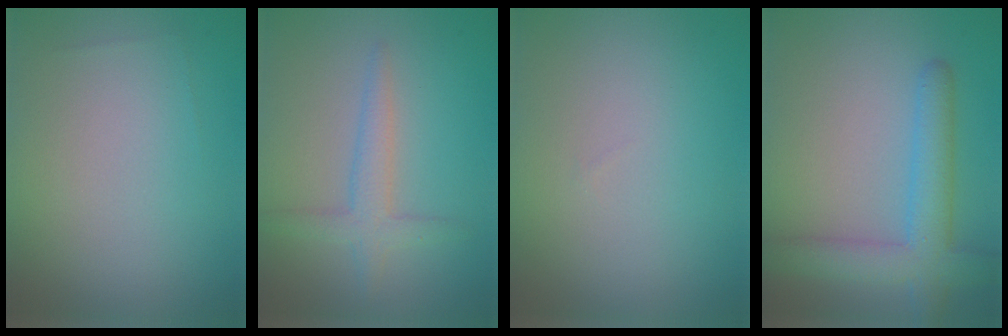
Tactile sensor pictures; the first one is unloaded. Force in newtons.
{"total": 2.4, "press": 2.4, "slide": 0.1}
{"total": 0.0}
{"total": 5.0, "press": 5.0, "slide": 0.2}